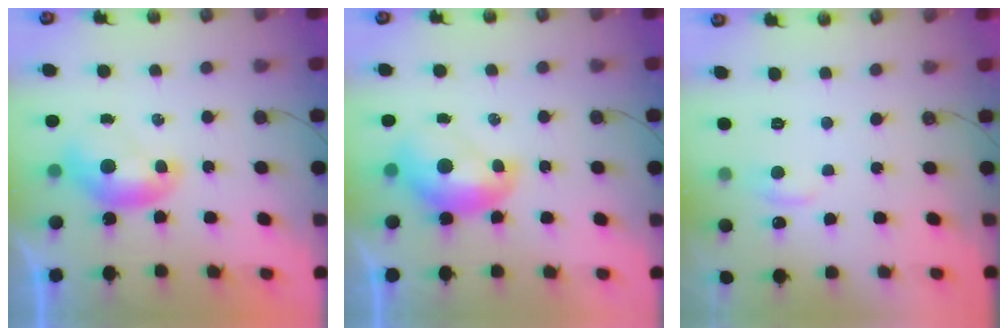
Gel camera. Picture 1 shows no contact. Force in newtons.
{"total": 2.0, "press": 2.0, "slide": 0.3}
{"total": 0.8, "press": 0.1, "slide": 0.8}